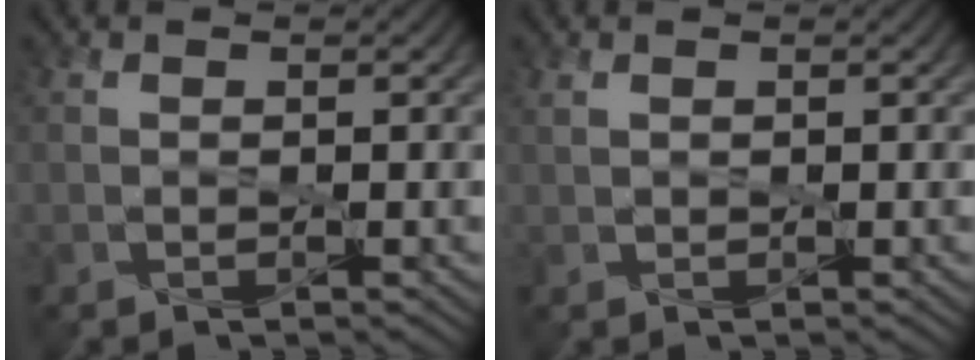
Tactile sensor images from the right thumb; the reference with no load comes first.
{"total": 0.6, "force": [0.4, 0.3, 0.3], "torque": [-0.011, 0.001, 0.010]}